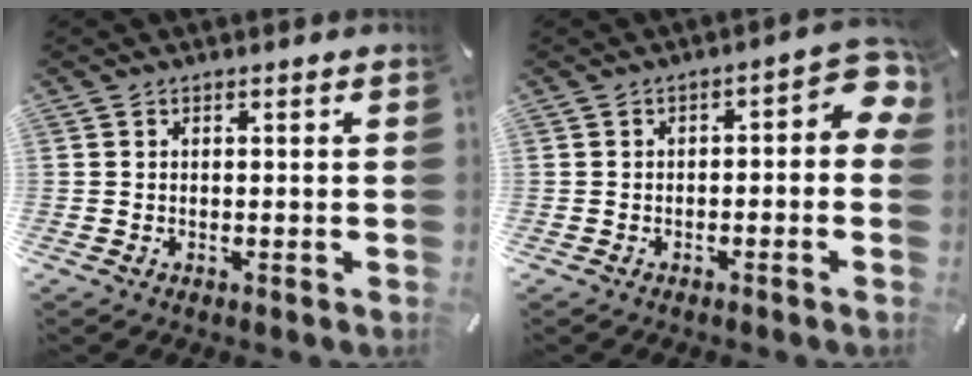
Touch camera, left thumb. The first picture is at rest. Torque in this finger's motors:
{"motor_torque": [0.31, -0.22, 0.34, 0.19, 0.04]}